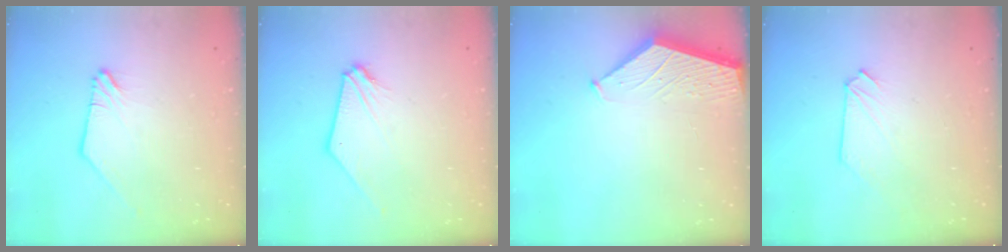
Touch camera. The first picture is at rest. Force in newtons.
{"total": 1.8, "press": 1.8, "slide": 0.4}
{"total": 2.4, "press": 2.4, "slide": 0.3}
{"total": 0.0}